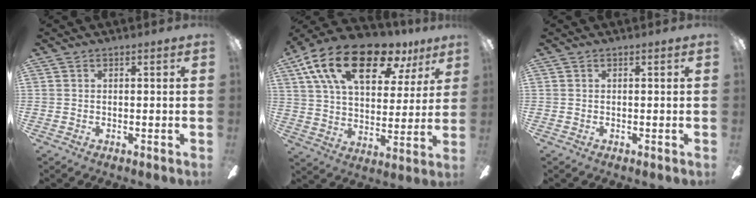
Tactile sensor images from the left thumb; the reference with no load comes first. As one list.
[{"total": 22.4, "force": [13.3, 10.4, 14.6], "torque": [-0.246, -0.059, 0.228]}, {"total": 0.0}]